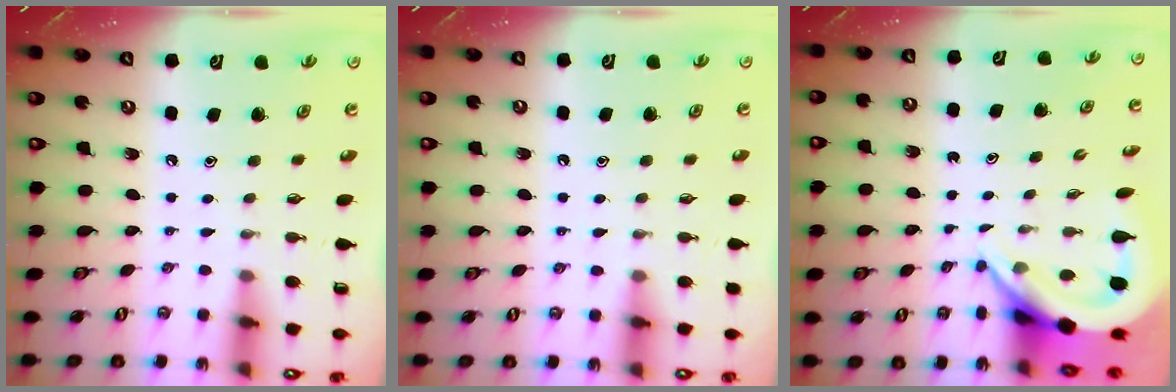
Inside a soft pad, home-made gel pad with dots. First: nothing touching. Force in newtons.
{"total": 6.0, "press": 5.9, "slide": 0.8}
{"total": 6.3, "press": 6.3, "slide": 0.9}